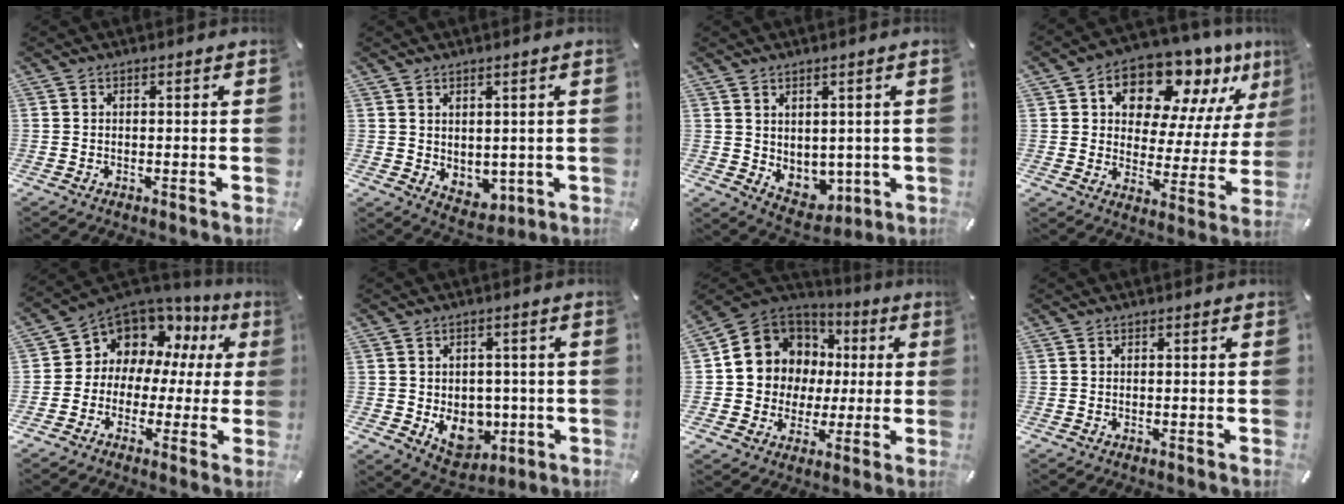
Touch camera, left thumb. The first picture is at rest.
{"total": 3.8, "force": [1.8, 3.1, 1.1], "torque": [-0.005, -0.016, 0.035]}
{"total": 4.9, "force": [2.1, 4.3, 1.2], "torque": [-0.013, -0.023, 0.046]}
{"total": 14.3, "force": [10.4, 7.8, 5.9], "torque": [-0.091, -0.091, 0.181]}
{"total": 9.4, "force": [4.8, 7.6, 2.6], "torque": [-0.065, -0.044, 0.095]}
{"total": 10.2, "force": [-2.0, 8.2, 5.6], "torque": [-0.077, -0.006, -0.028]}
{"total": 11.3, "force": [2.0, 11.0, 1.5], "torque": [-0.033, -0.032, 0.050]}
{"total": 0.0}